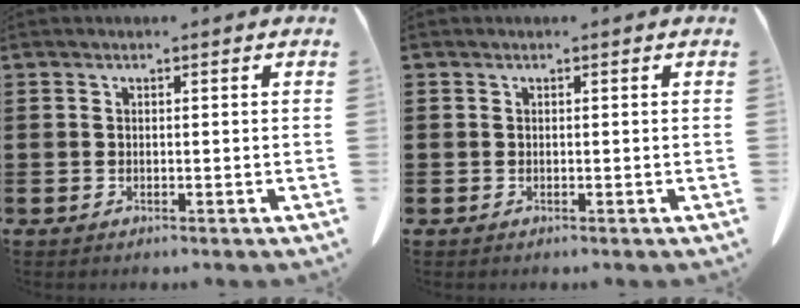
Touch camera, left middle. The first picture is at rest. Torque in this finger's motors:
{"motor_torque": [0.26, -0.11, 0.02, 0.02]}